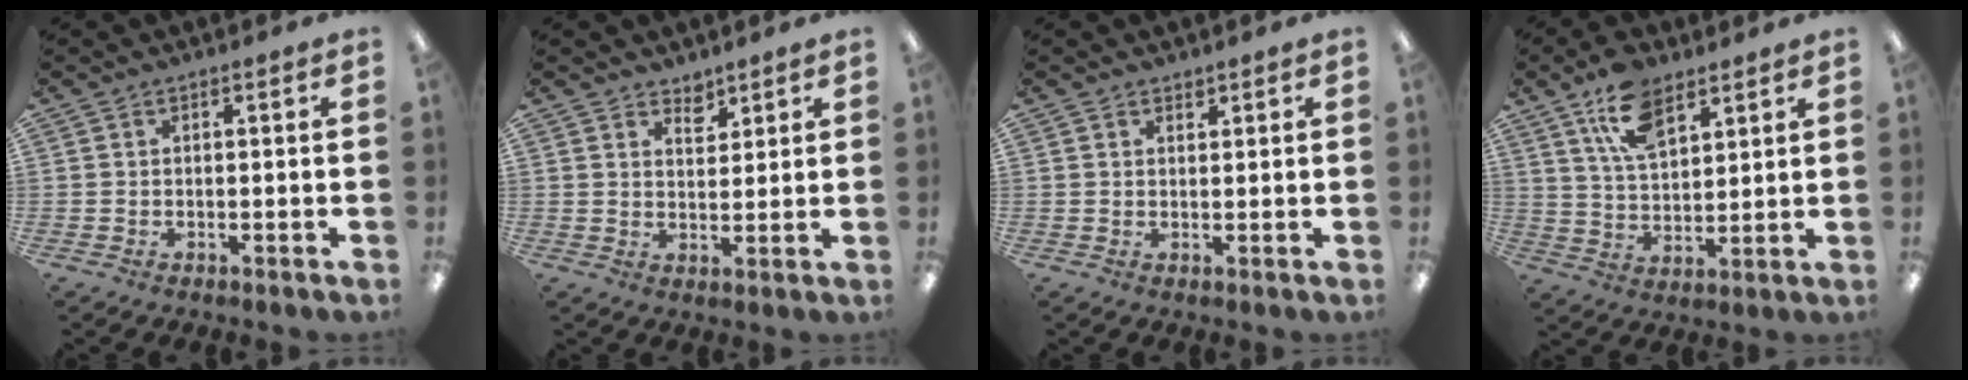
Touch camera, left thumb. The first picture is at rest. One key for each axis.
{"total": 4.0, "fx": 3.5, "fy": 1.8, "fz": 0.6, "tx": 0.005, "ty": -0.025, "tz": 0.062}
{"total": 1.3, "fx": 1.2, "fy": 0.5, "fz": 0.0, "tx": -0.001, "ty": -0.002, "tz": 0.024}
{"total": 11.9, "fx": 7.6, "fy": 6.0, "fz": 6.9, "tx": -0.130, "ty": -0.021, "tz": 0.140}